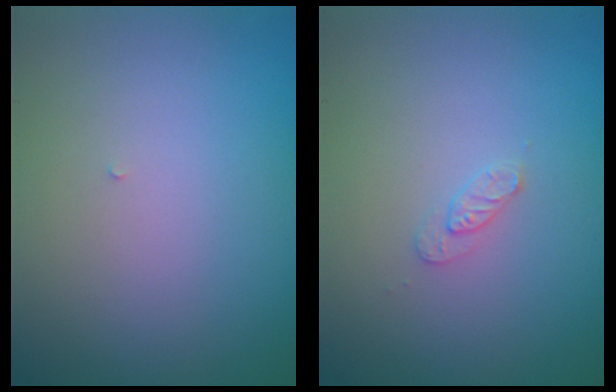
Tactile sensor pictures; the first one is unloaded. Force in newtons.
{"total": 1.1, "press": 1.1, "slide": 0.2}